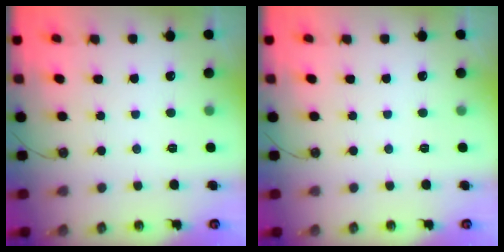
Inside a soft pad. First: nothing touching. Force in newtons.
{"total": 0.0}